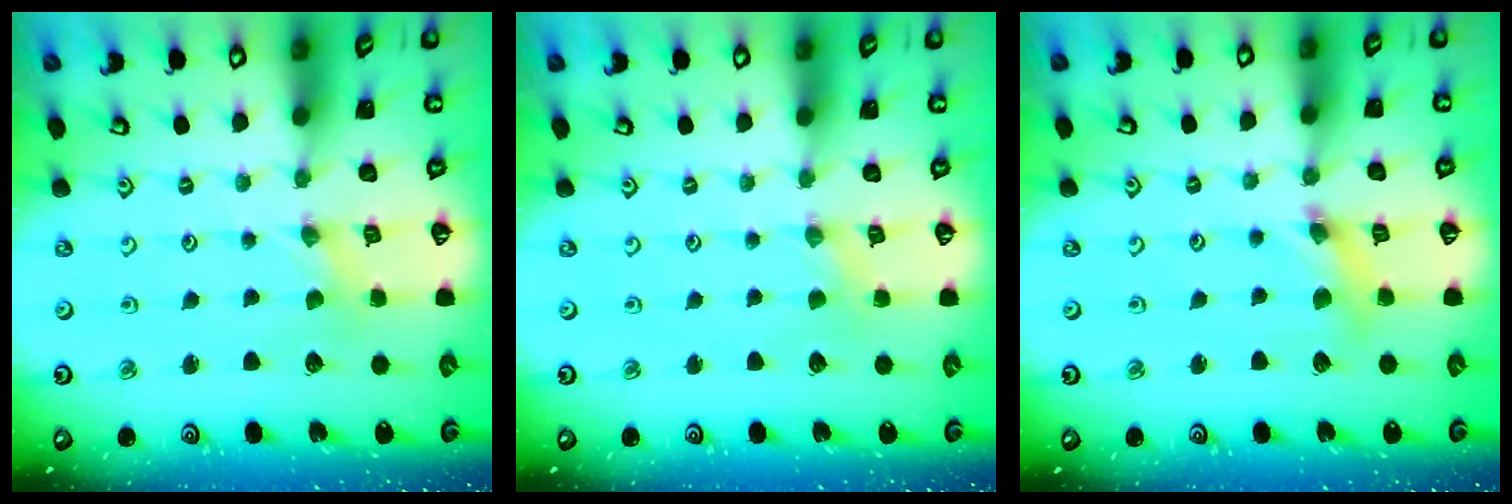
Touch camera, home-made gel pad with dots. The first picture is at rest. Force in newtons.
{"total": 1.6, "press": 1.6, "slide": 0.3}
{"total": 6.9, "press": 6.8, "slide": 0.8}